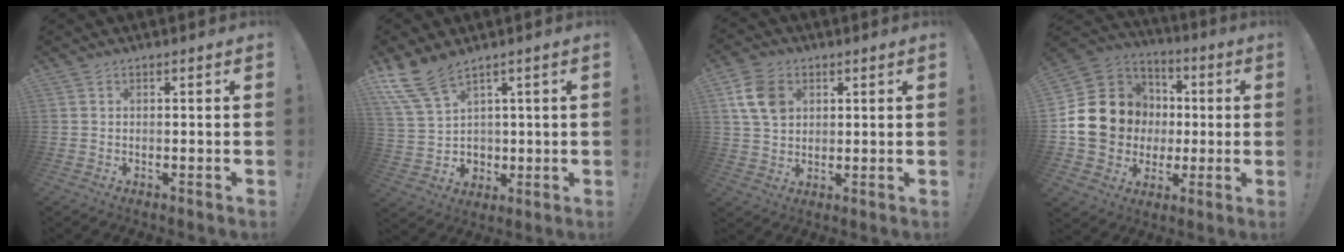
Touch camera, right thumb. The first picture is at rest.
{"total": 14.0, "force": [8.5, 8.5, 7.1], "torque": [-0.162, -0.038, 0.170]}
{"total": 11.2, "force": [4.0, 8.5, 6.1], "torque": [-0.102, -0.001, 0.082]}
{"total": 18.7, "force": [0.9, 17.1, 7.7], "torque": [-0.122, 0.009, 0.058]}